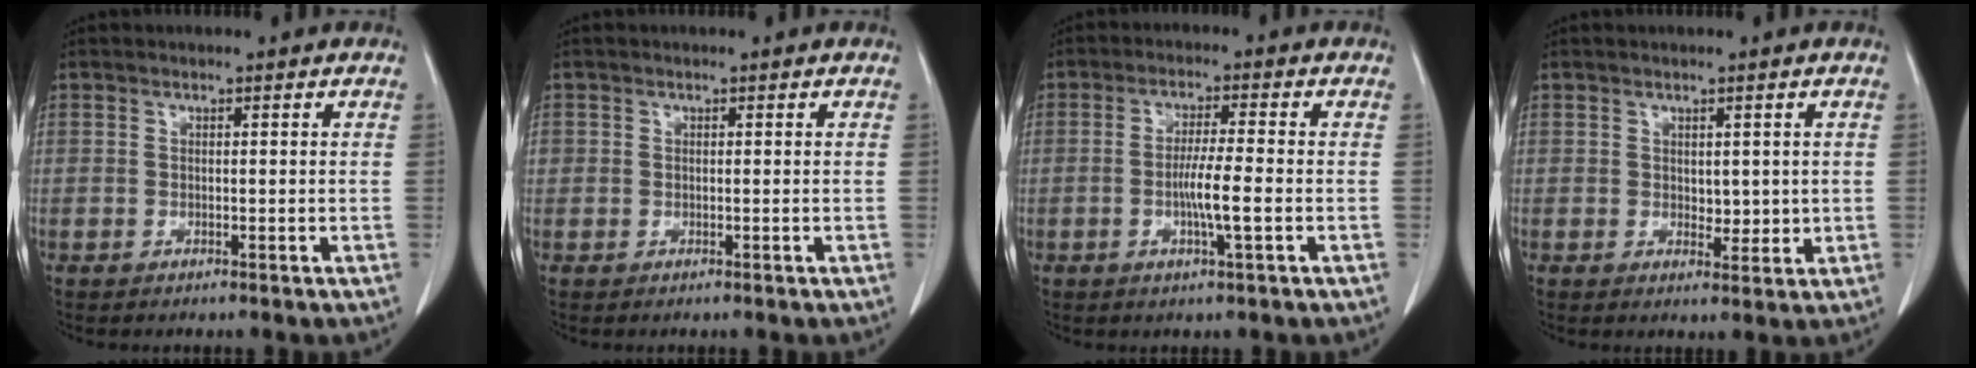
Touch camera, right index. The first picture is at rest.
{"total": 0.7, "force": [0.2, 0.6, 0.1], "torque": [0.008, 0.008, 0.004]}
{"total": 5.4, "force": [-1.2, -0.1, 5.3], "torque": [-0.095, -0.005, -0.021]}
{"total": 2.5, "force": [0.6, 1.6, 1.8], "torque": [-0.018, -0.005, 0.016]}